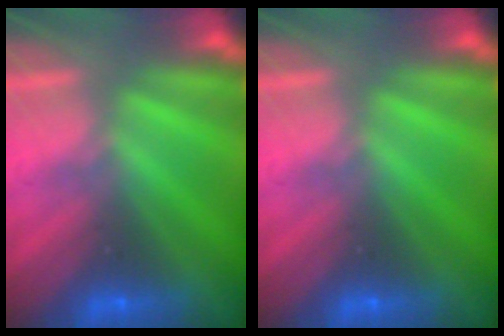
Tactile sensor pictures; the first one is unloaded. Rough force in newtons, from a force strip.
{"total": 0.0}